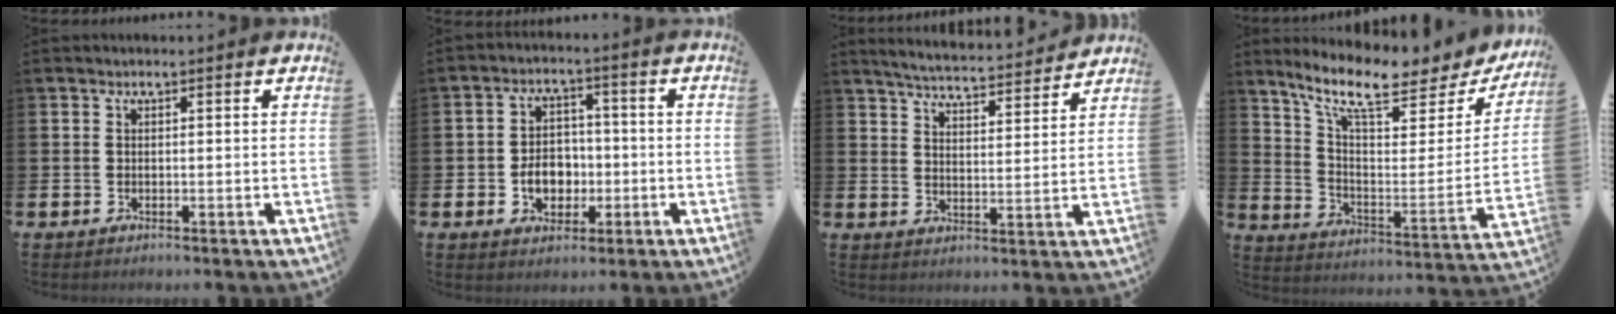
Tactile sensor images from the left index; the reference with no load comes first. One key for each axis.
{"total": 5.2, "fx": -1.2, "fy": 4.1, "fz": 3.0, "tx": -0.043, "ty": 0.003, "tz": -0.029}
{"total": 5.4, "fx": 5.3, "fy": 0.2, "fz": 0.8, "tx": -0.033, "ty": -0.042, "tz": 0.091}
{"total": 10.5, "fx": 8.8, "fy": 2.2, "fz": 5.3, "tx": -0.123, "ty": -0.065, "tz": 0.145}